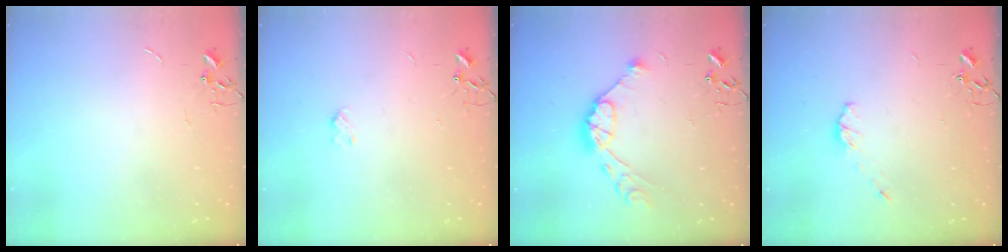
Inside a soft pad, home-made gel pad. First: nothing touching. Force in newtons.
{"total": 2.6, "press": 2.6, "slide": 0.5}
{"total": 11.7, "press": 11.6, "slide": 1.0}
{"total": 5.4, "press": 5.4, "slide": 0.5}